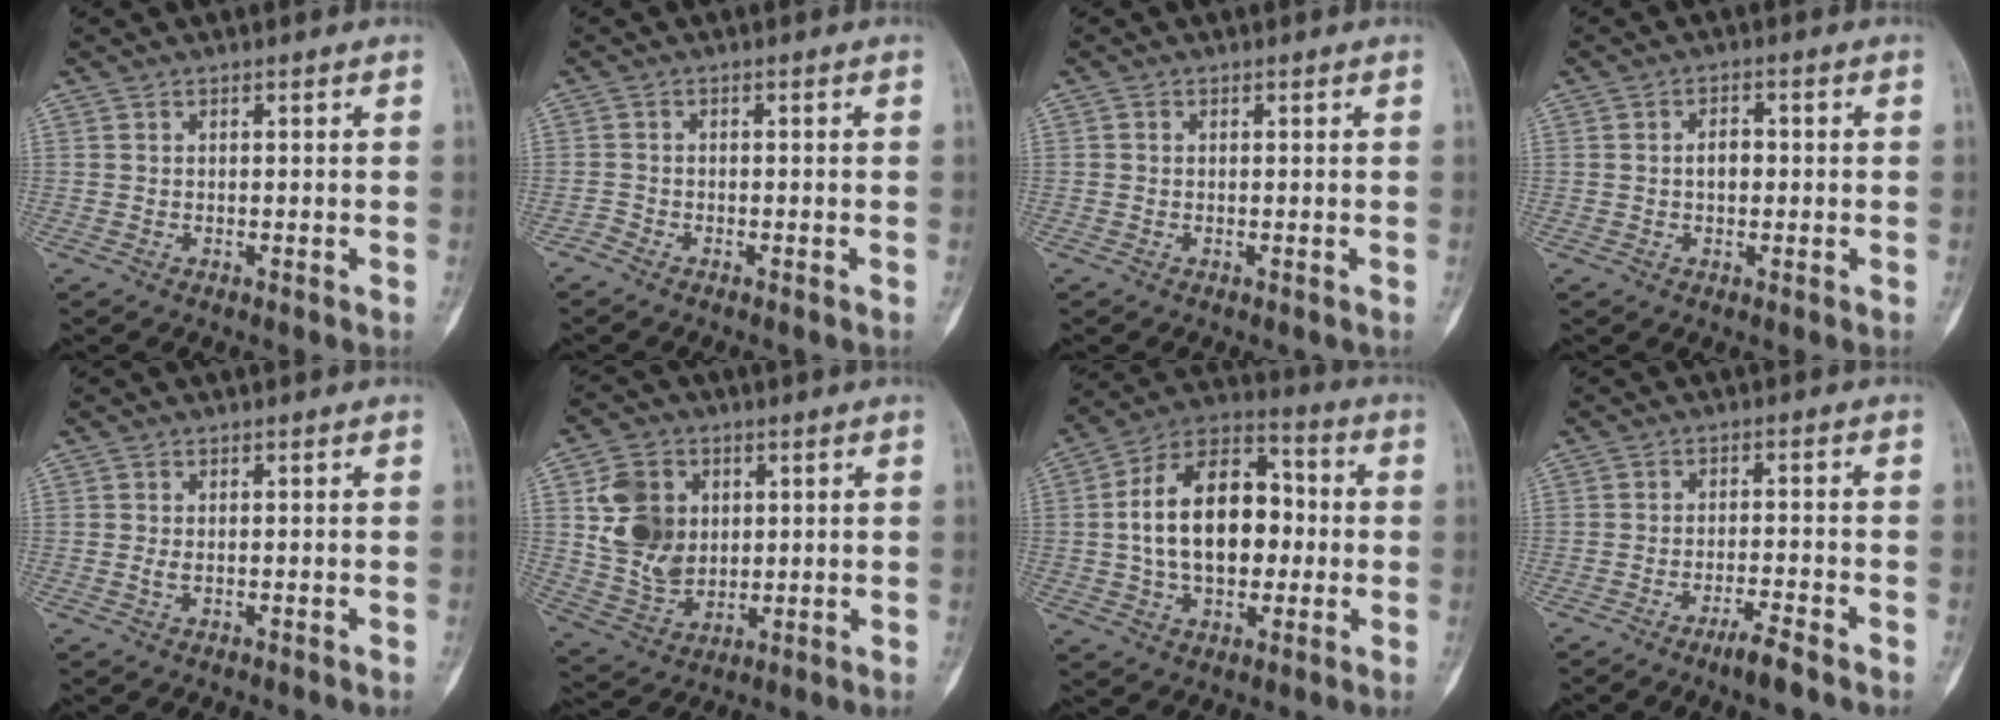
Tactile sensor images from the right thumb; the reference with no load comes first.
{"total": 1.1, "force": [-1.0, 0.3, -0.1], "torque": [-0.005, 0.000, -0.027]}
{"total": 0.0}
{"total": 3.0, "force": [0.0, 2.0, 2.3], "torque": [-0.028, 0.008, -0.004]}
{"total": 0.8, "force": [-0.1, 0.3, 0.7], "torque": [-0.021, -0.002, -0.002]}
{"total": 12.7, "force": [2.9, 10.0, 7.2], "torque": [-0.103, -0.011, 0.063]}
{"total": 19.4, "force": [0.4, 12.2, 15.1], "torque": [-0.222, 0.032, 0.003]}
{"total": 4.0, "force": [-2.9, 0.1, 2.7], "torque": [-0.058, 0.013, -0.055]}